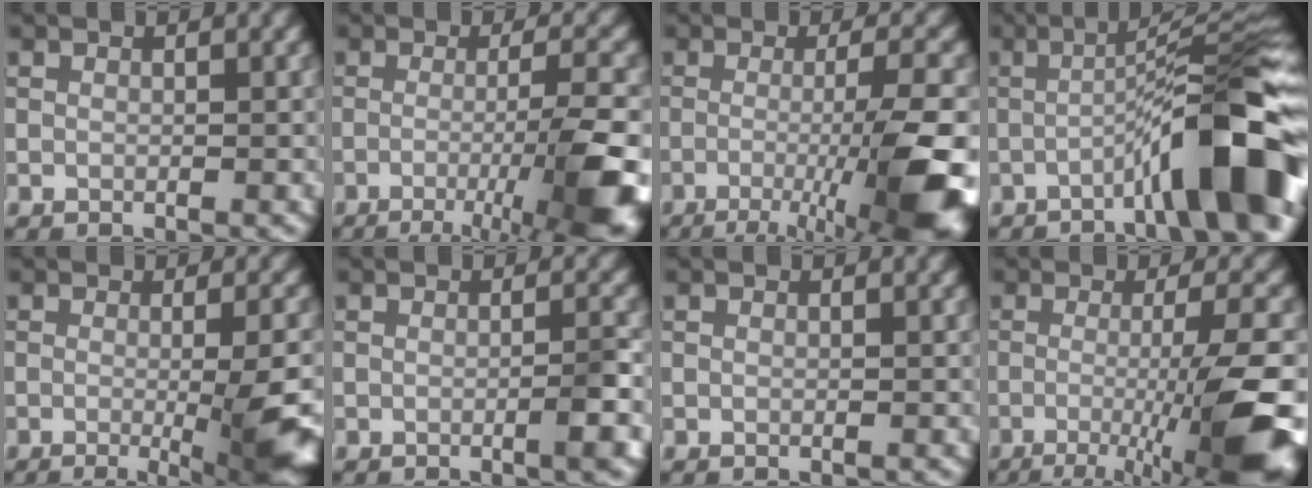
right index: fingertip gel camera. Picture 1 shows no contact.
{"total": 9.6, "force": [-3.7, 2.0, 8.6], "torque": [-0.114, 0.003, -0.056]}
{"total": 10.8, "force": [-3.7, 2.1, 9.9], "torque": [-0.132, 0.000, -0.061]}
{"total": 10.5, "force": [-4.0, 1.4, 9.6], "torque": [-0.127, 0.027, -0.067]}
{"total": 8.7, "force": [-1.8, 2.0, 8.2], "torque": [-0.101, -0.011, -0.018]}
{"total": 2.2, "force": [-0.7, 0.2, 2.1], "torque": [-0.027, 0.005, -0.014]}
{"total": 0.0}
{"total": 10.6, "force": [-3.4, 1.9, 9.9], "torque": [-0.131, -0.001, -0.059]}